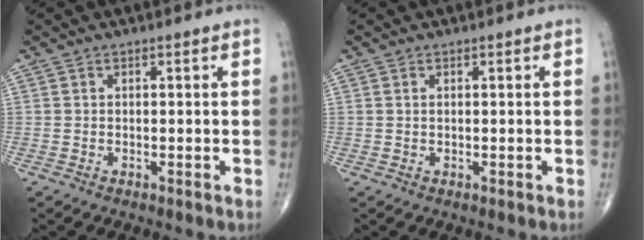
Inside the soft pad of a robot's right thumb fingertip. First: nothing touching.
{"total": 0.0}